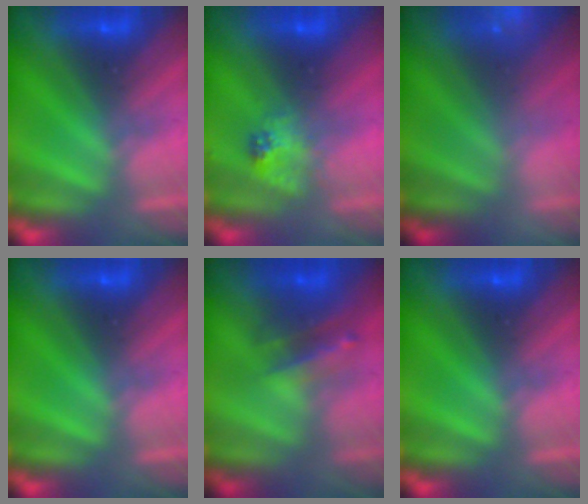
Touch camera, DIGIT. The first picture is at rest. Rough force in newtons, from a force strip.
{"total": 2.3}
{"total": 2.1}
{"total": 0.0}
{"total": 2.5}
{"total": 0.0}